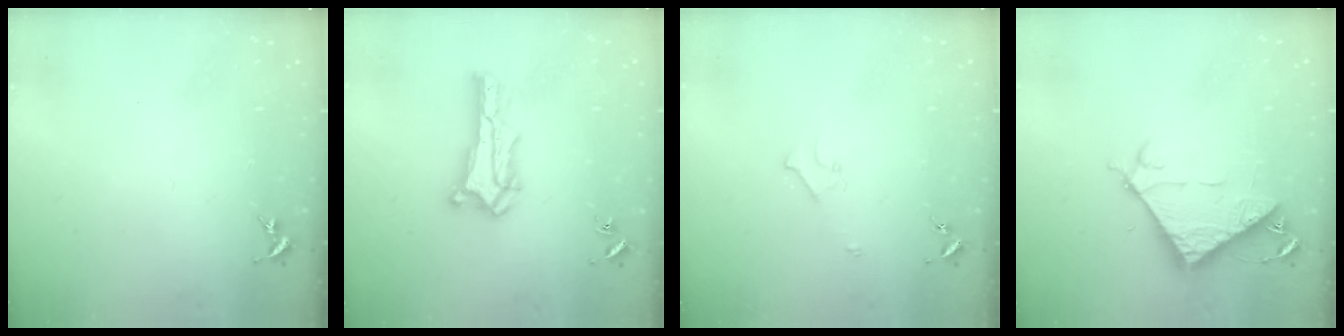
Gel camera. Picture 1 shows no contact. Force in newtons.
{"total": 1.4, "press": 1.4, "slide": 0.2}
{"total": 2.2, "press": 2.2, "slide": 0.2}
{"total": 7.6, "press": 7.6, "slide": 0.6}